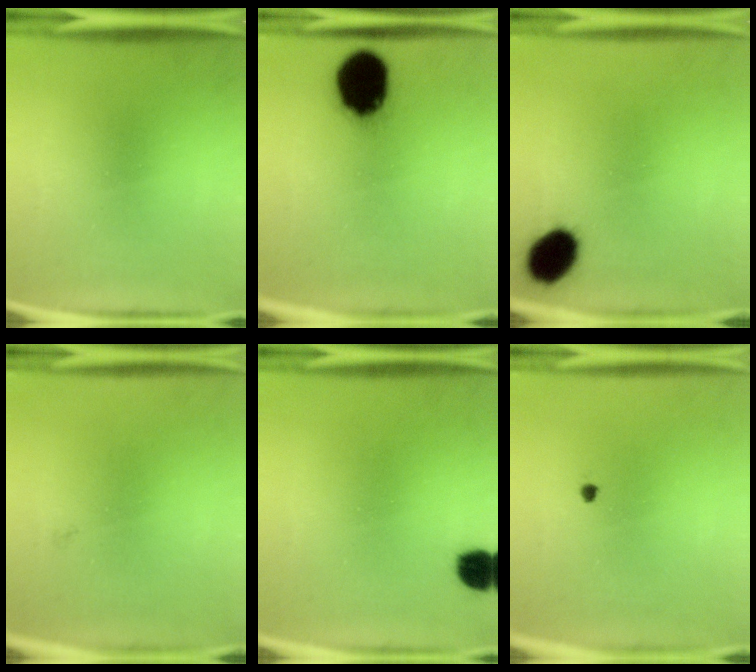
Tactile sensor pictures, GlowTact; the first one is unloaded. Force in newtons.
{"total": 16.4}
{"total": 8.9}
{"total": 0.7}
{"total": 4.9}
{"total": 1.0}